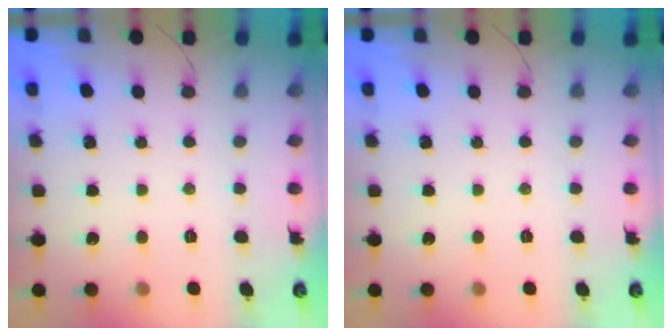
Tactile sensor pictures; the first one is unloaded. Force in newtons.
{"total": 0.0}